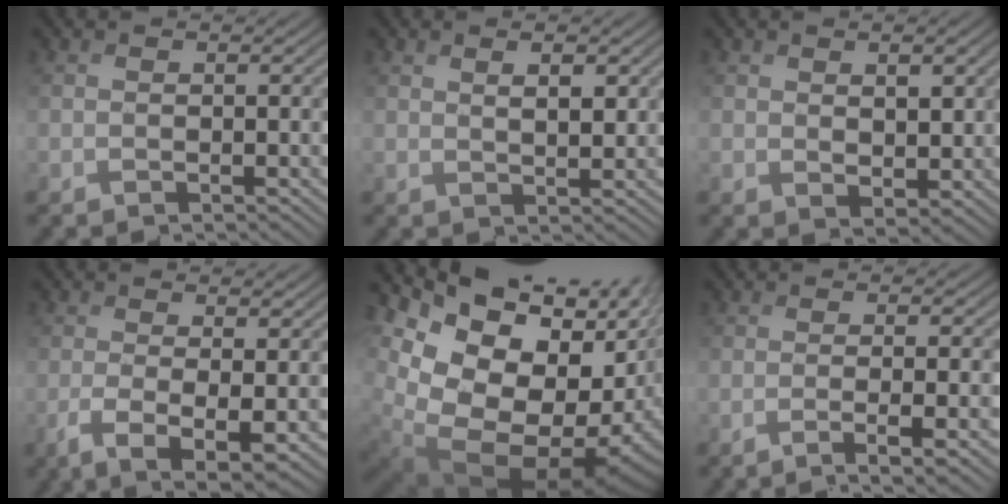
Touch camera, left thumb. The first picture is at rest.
{"total": 2.6, "force": [1.2, 1.0, 2.1], "torque": [-0.036, -0.006, 0.023]}
{"total": 3.8, "force": [1.3, 2.3, 2.7], "torque": [-0.053, -0.009, 0.025]}
{"total": 5.4, "force": [-1.6, 1.3, 5.0], "torque": [-0.090, -0.010, -0.029]}
{"total": 19.3, "force": [-3.0, 14.9, 11.8], "torque": [-0.211, -0.029, -0.023]}
{"total": 5.7, "force": [-1.8, 1.3, 5.2], "torque": [-0.064, -0.003, -0.035]}